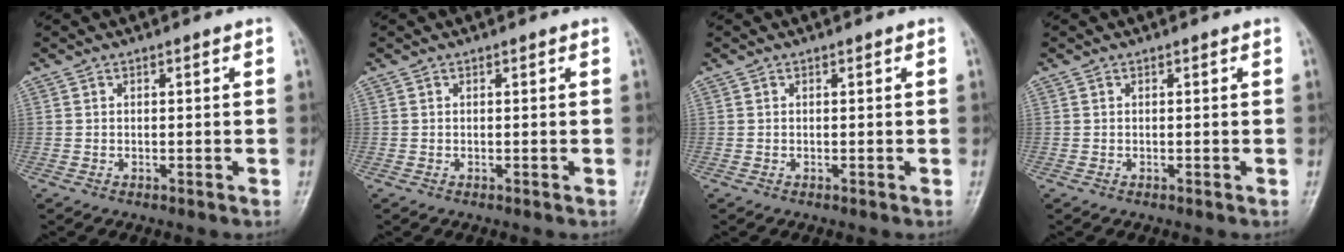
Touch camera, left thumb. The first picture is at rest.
{"total": 0.0}
{"total": 0.0}
{"total": 0.0}